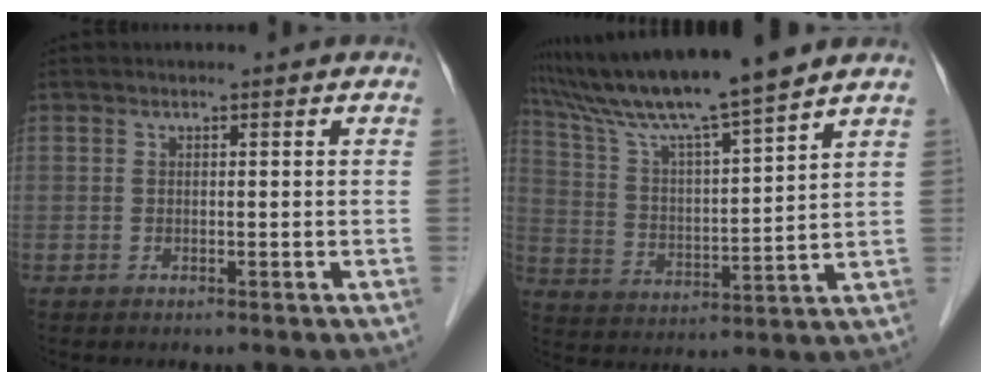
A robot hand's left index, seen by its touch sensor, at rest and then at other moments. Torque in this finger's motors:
{"motor_torque": [0.51, -0.76, 0.68, 0.15]}